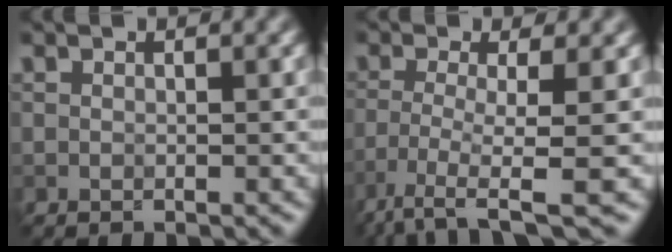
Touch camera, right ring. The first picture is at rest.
{"total": 5.0, "force": [-2.8, 0.8, 4.1], "torque": [-0.082, -0.009, -0.061]}